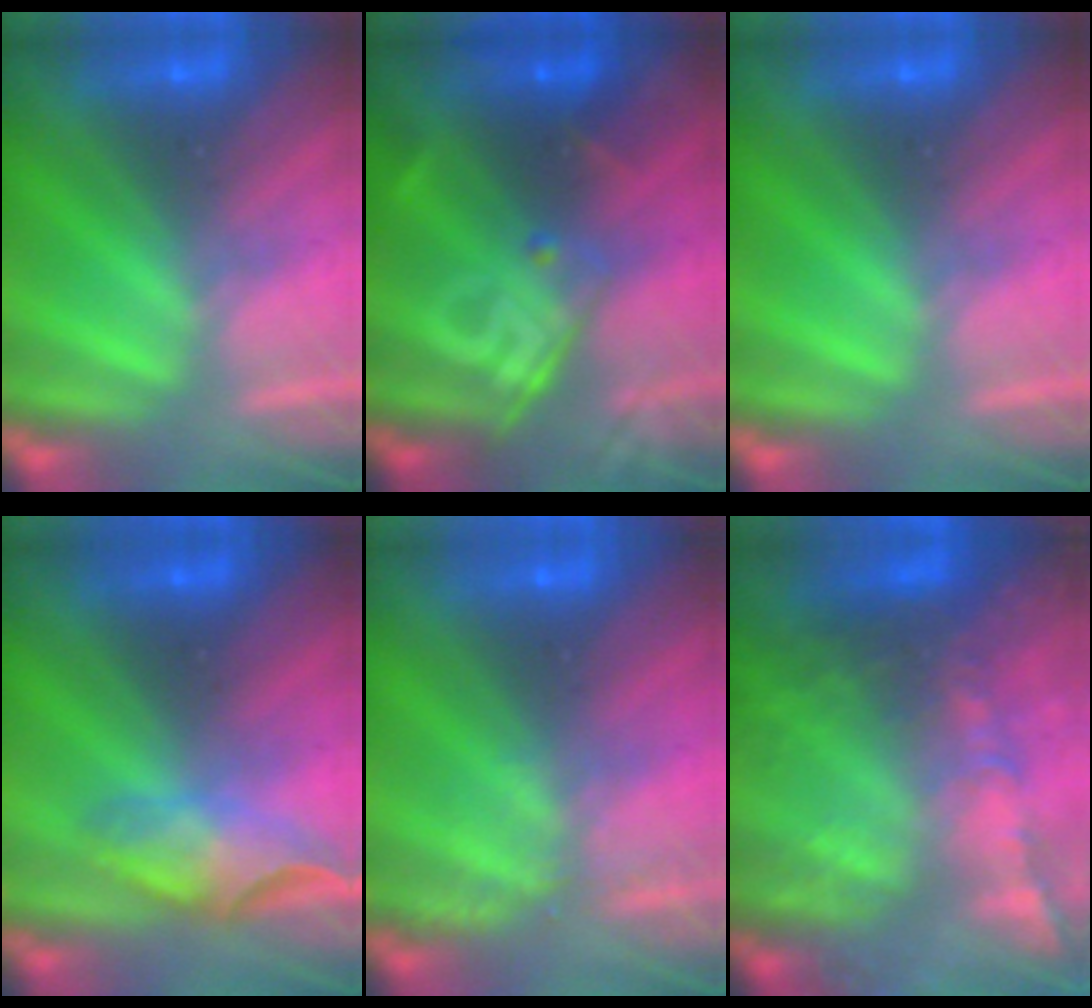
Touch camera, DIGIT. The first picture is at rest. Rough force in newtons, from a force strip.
{"total": 2.5}
{"total": 0.0}
{"total": 4.5}
{"total": 2.2}
{"total": 9.1}